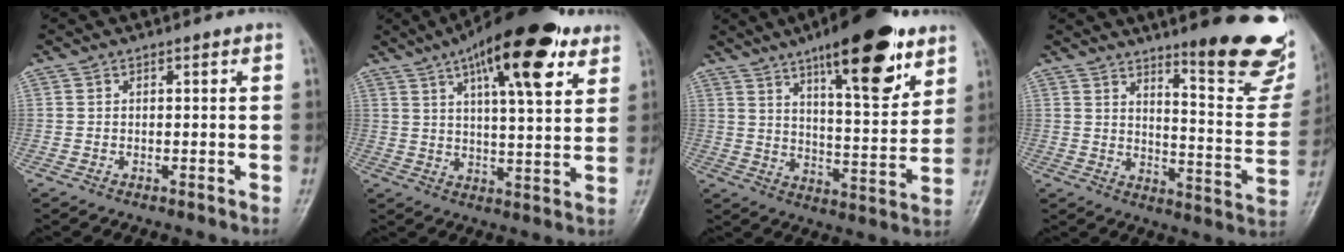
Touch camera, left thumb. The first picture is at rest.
{"total": 18.7, "force": [10.2, 5.7, 14.7], "torque": [-0.204, -0.022, 0.152]}
{"total": 19.6, "force": [11.4, 5.6, 15.0], "torque": [-0.197, -0.044, 0.175]}
{"total": 18.1, "force": [12.8, 3.6, 12.4], "torque": [-0.115, -0.102, 0.170]}